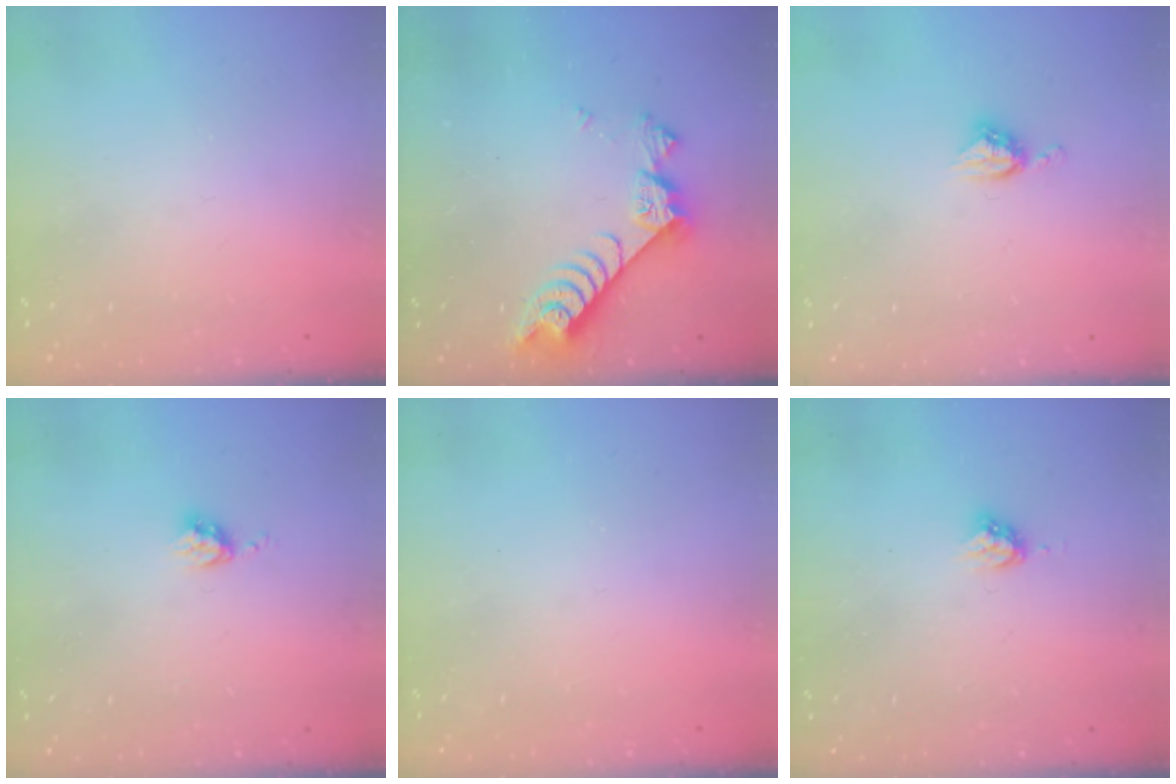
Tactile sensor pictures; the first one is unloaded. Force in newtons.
{"total": 7.6, "press": 7.5, "slide": 1.0}
{"total": 5.4, "press": 5.4, "slide": 0.1}
{"total": 4.2, "press": 4.1, "slide": 0.4}
{"total": 0.0}
{"total": 4.3, "press": 4.3, "slide": 0.3}